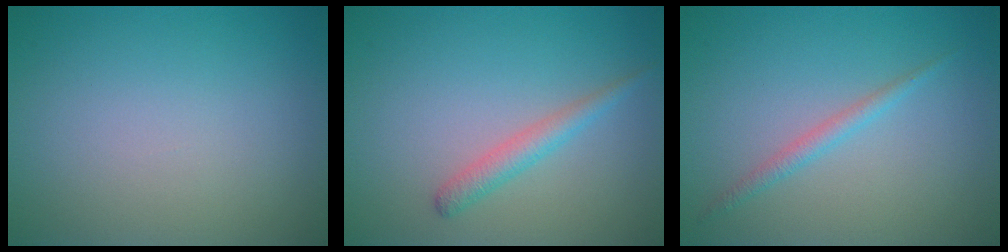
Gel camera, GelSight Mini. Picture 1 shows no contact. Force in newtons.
{"total": 1.9, "press": 1.9, "slide": 0.0}
{"total": 1.4, "press": 1.4, "slide": 0.1}